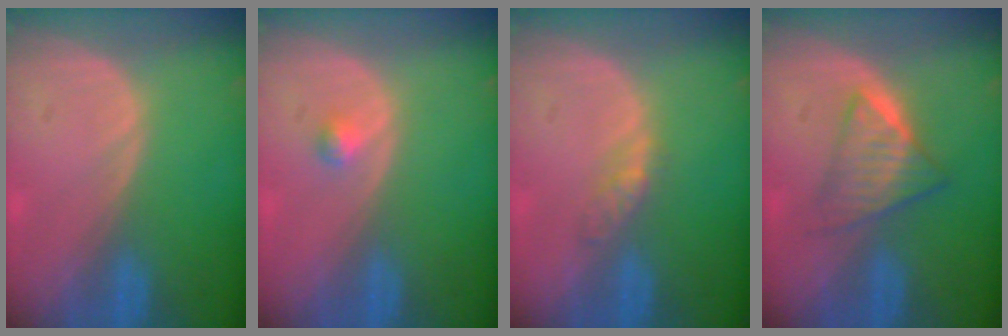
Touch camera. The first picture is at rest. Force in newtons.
{"total": 1.1, "press": 1.1, "slide": 0.1}
{"total": 2.6, "press": 2.3, "slide": 1.3}
{"total": 6.3, "press": 5.4, "slide": 3.2}